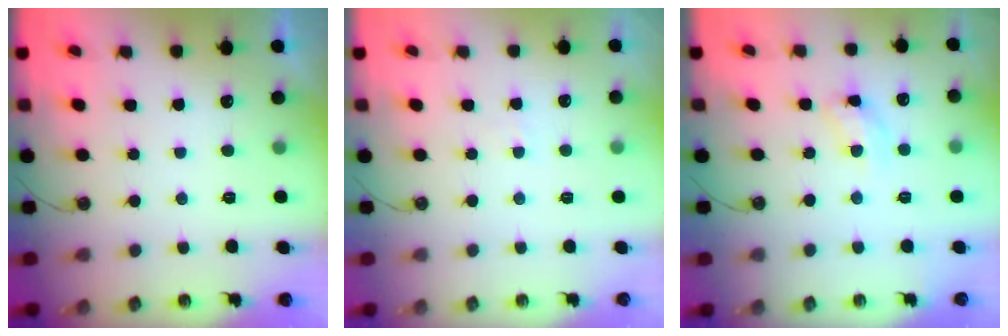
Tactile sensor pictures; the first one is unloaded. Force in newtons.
{"total": 2.7, "press": 2.6, "slide": 0.4}
{"total": 9.4, "press": 9.4, "slide": 0.7}